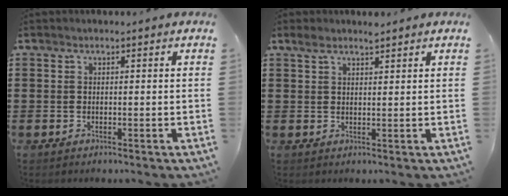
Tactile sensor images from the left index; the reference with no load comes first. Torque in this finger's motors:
{"motor_torque": [0.70, -0.54, 0.03, 0.03]}